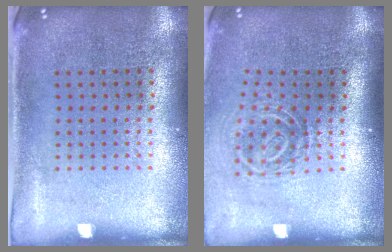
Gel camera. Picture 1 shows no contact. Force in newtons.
{"total": 1.8, "press": 1.2, "slide": 1.4}